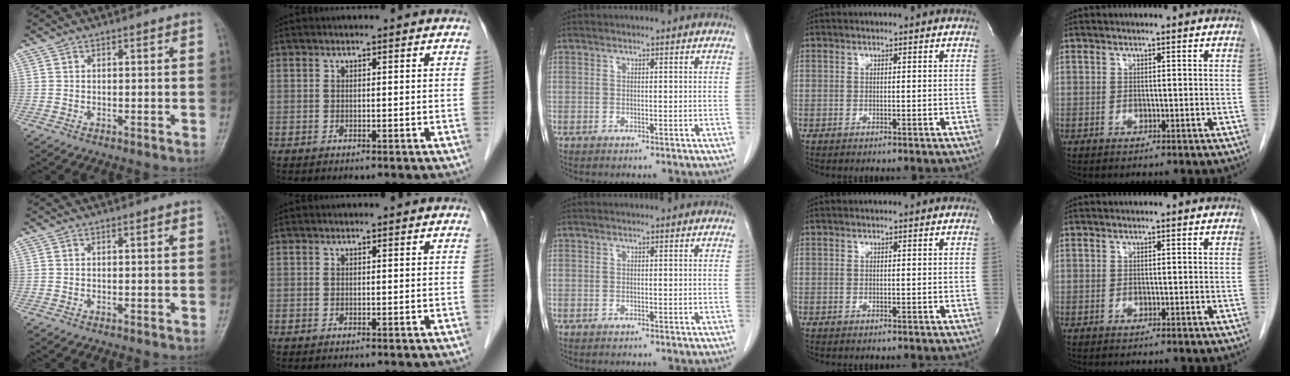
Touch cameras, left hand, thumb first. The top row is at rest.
{}